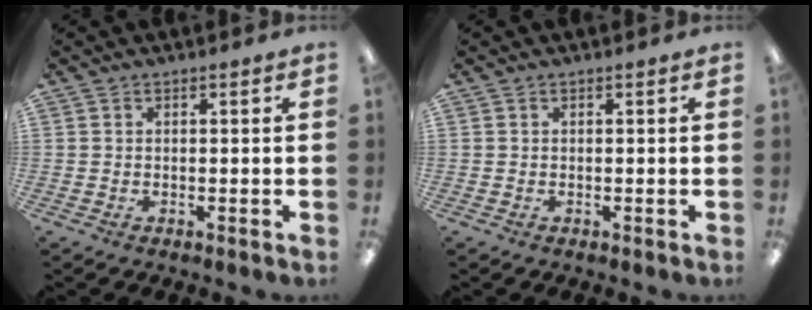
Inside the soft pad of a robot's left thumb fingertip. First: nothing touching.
{"total": 0.0}